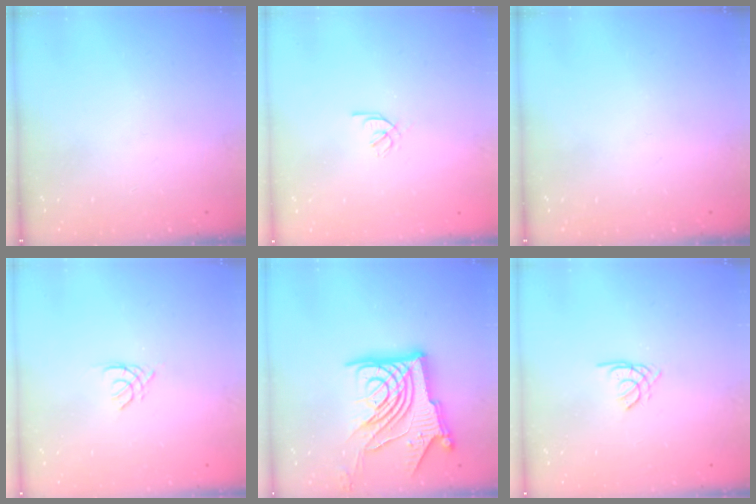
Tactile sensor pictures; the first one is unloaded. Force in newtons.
{"total": 2.2, "press": 2.1, "slide": 0.6}
{"total": 0.0}
{"total": 1.3, "press": 1.3, "slide": 0.3}
{"total": 21.1, "press": 21.0, "slide": 2.7}
{"total": 1.1, "press": 1.1, "slide": 0.3}